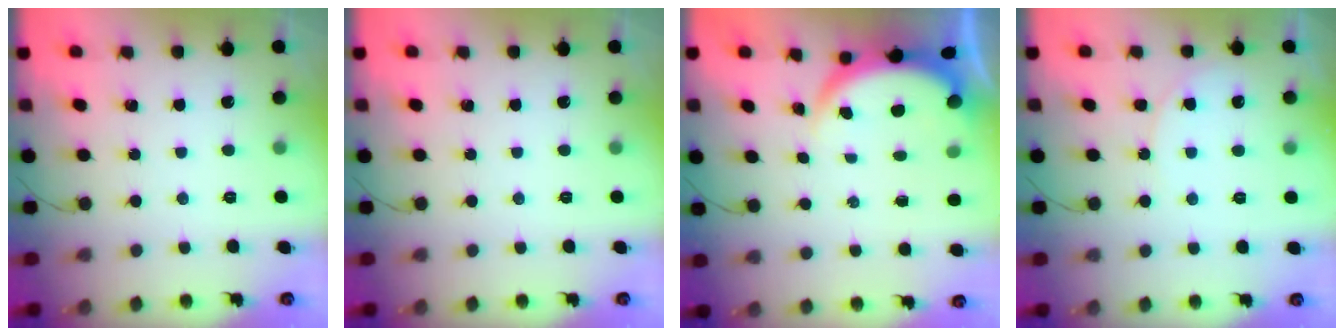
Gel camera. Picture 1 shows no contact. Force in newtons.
{"total": 0.0}
{"total": 3.8, "press": 3.8, "slide": 0.6}
{"total": 5.6, "press": 5.6, "slide": 0.8}